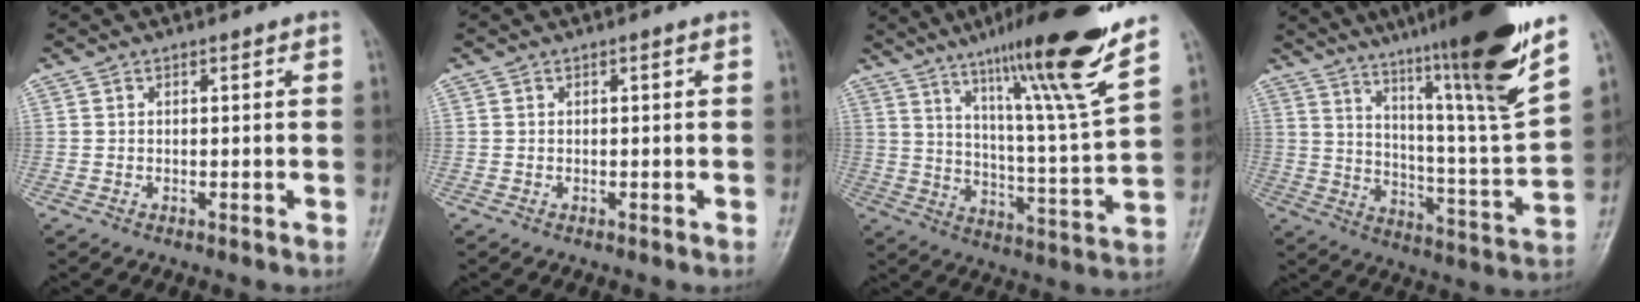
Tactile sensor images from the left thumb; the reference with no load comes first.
{"total": 0.0}
{"total": 20.6, "force": [14.0, 0.4, 15.1], "torque": [-0.213, -0.070, 0.218]}
{"total": 24.9, "force": [17.5, 0.6, 17.7], "torque": [-0.251, -0.089, 0.270]}